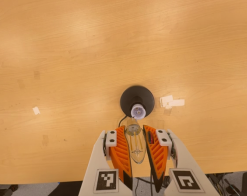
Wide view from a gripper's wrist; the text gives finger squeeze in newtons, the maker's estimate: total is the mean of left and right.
{"total": 21.7, "left": 23.0, "right": 20.4}